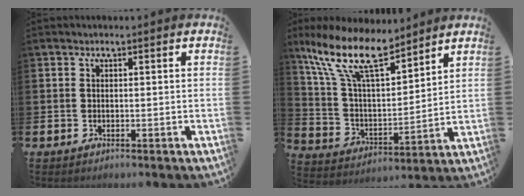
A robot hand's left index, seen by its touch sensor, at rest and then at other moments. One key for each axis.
{"total": 12.8, "fx": 10.0, "fy": 3.9, "fz": 6.9, "tx": -0.174, "ty": -0.045, "tz": 0.180}